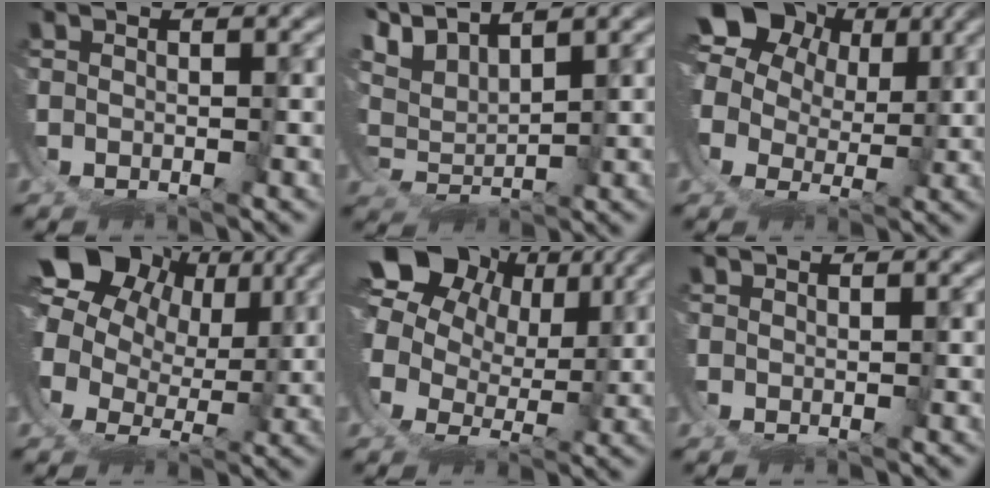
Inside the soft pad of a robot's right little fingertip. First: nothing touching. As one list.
[{"total": 5.0, "force": [4.5, 1.8, 1.3], "torque": [-0.066, -0.003, 0.076]}, {"total": 12.2, "force": [4.7, 9.8, 5.6], "torque": [-0.122, -0.013, 0.070]}, {"total": 15.6, "force": [6.3, 12.2, 7.4], "torque": [-0.156, -0.006, 0.088]}, {"total": 13.9, "force": [6.2, 10.6, 6.5], "torque": [-0.136, -0.005, 0.089]}, {"total": 1.1, "force": [0.9, -0.5, -0.4], "torque": [0.011, 0.004, 0.015]}]